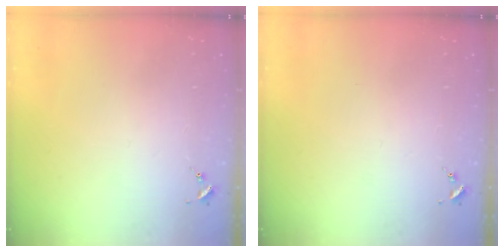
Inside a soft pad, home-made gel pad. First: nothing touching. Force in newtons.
{"total": 0.0}